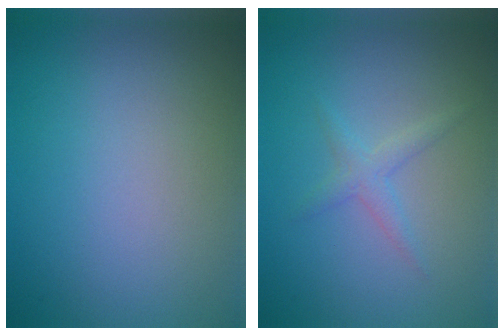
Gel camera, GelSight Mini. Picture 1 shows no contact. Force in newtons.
{"total": 1.4, "press": 1.4, "slide": 0.0}